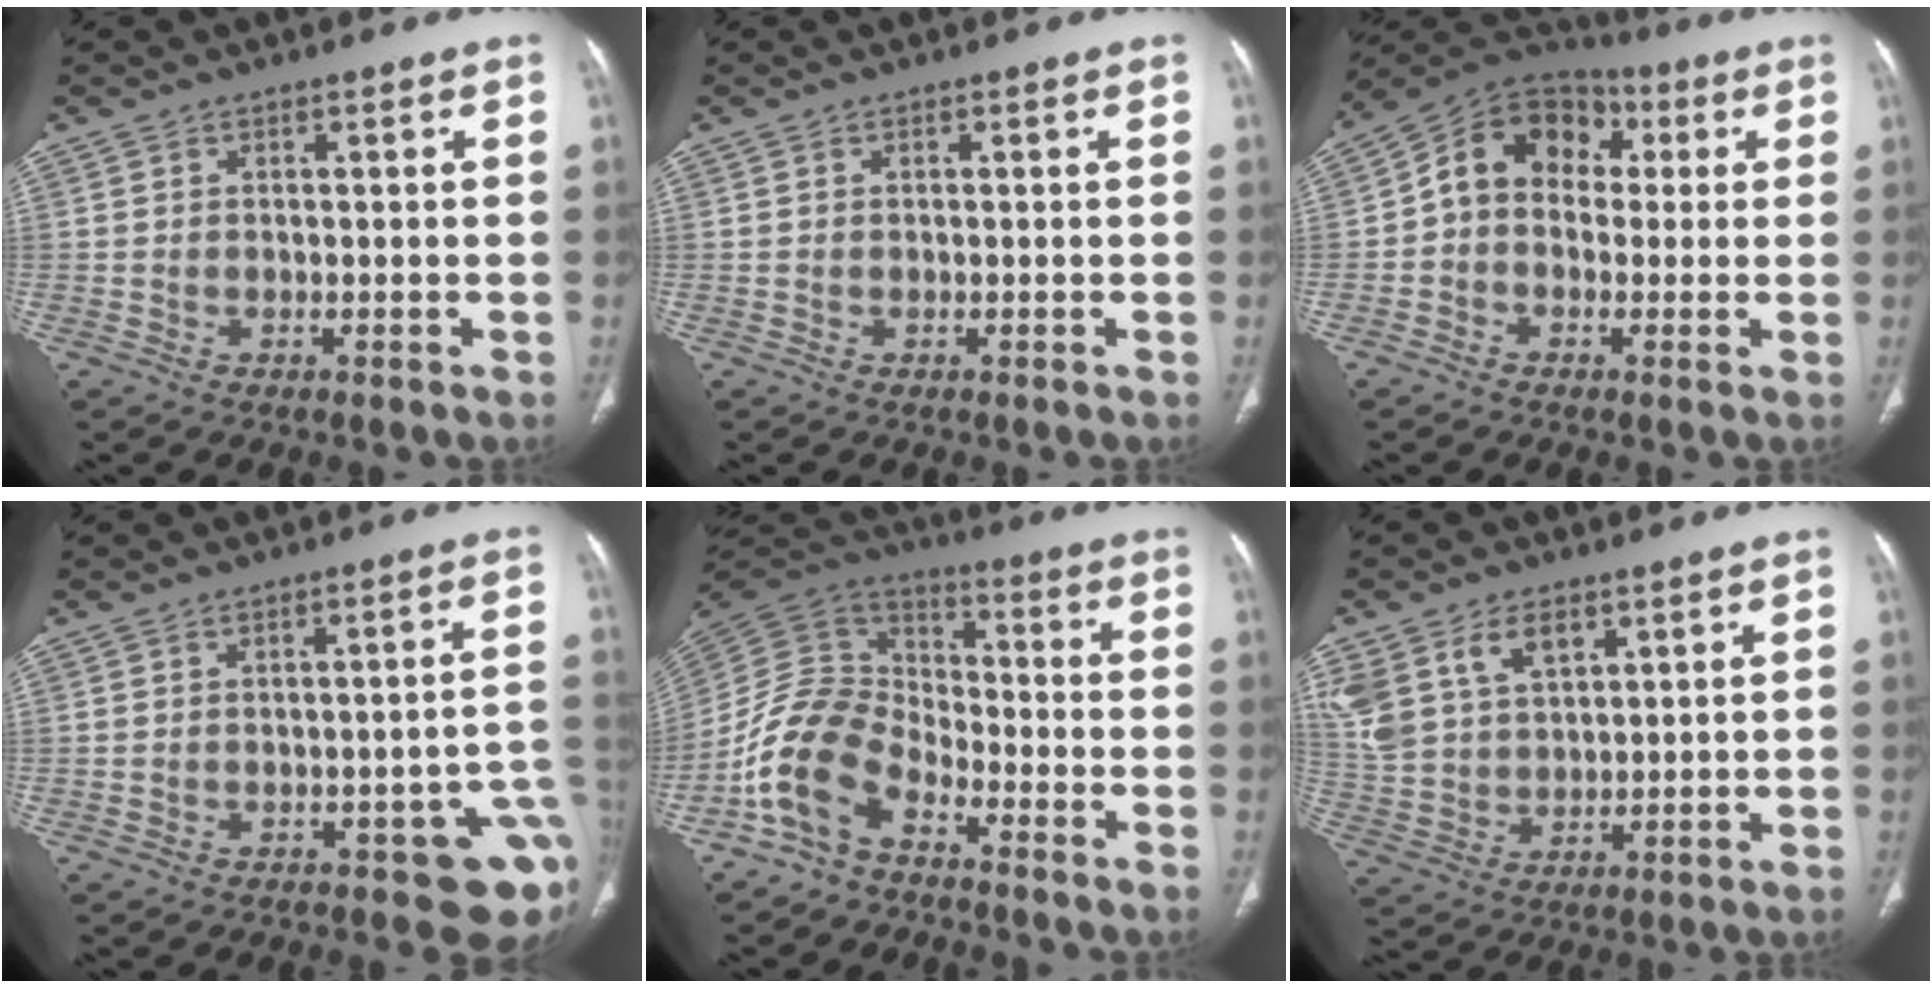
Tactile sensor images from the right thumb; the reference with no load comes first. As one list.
[{"total": 0.0}, {"total": 11.8, "force": [1.2, 9.3, 7.1], "torque": [-0.087, 0.041, 0.005]}, {"total": 9.7, "force": [-3.9, 3.7, 8.1], "torque": [-0.073, 0.019, -0.041]}, {"total": 12.1, "force": [-7.3, 7.1, 6.5], "torque": [-0.120, 0.072, -0.157]}, {"total": 12.3, "force": [6.2, 7.7, 7.2], "torque": [-0.145, -0.010, 0.136]}]